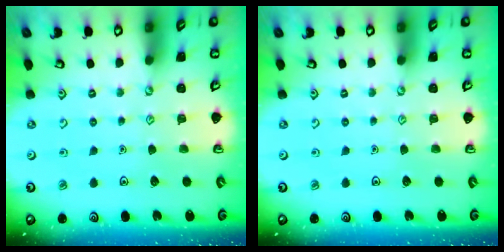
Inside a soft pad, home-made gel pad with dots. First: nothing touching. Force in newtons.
{"total": 0.0}